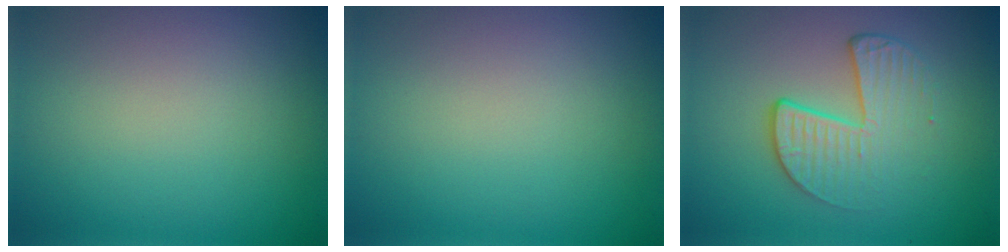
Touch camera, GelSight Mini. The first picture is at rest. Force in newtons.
{"total": 0.0}
{"total": 4.4, "press": 2.8, "slide": 3.4}